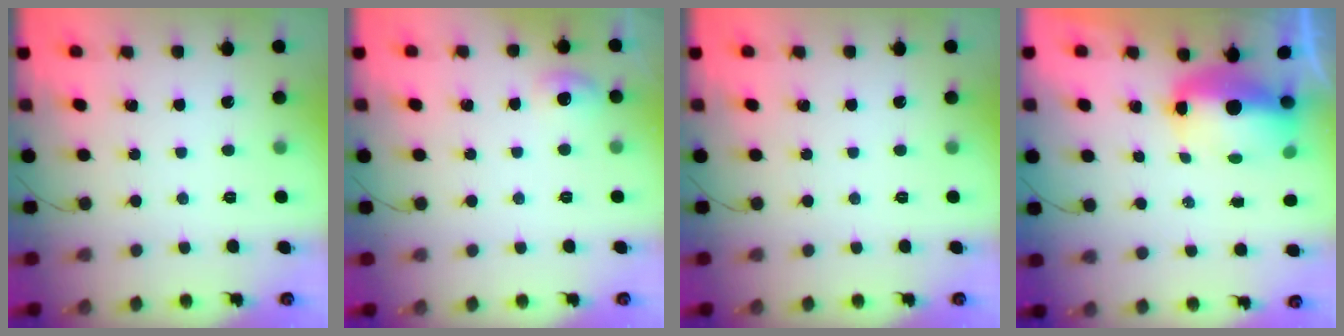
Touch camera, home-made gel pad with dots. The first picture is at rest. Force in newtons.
{"total": 5.9, "press": 5.7, "slide": 1.6}
{"total": 0.0}
{"total": 7.8, "press": 7.7, "slide": 1.4}